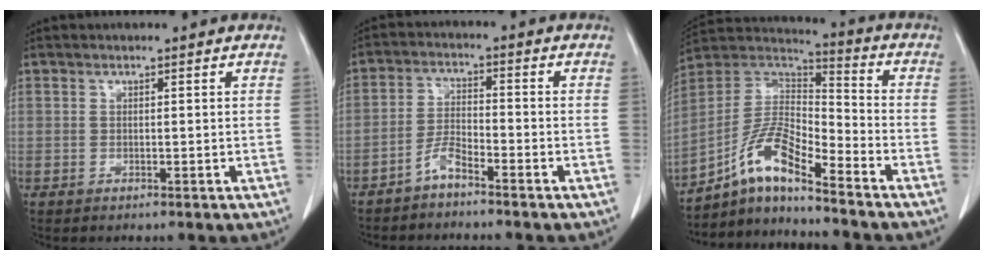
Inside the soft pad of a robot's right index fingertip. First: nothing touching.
{"total": 3.5, "force": [-2.8, 0.2, 2.0], "torque": [-0.039, -0.005, -0.062]}
{"total": 9.9, "force": [-6.9, 1.1, 7.0], "torque": [-0.146, 0.028, -0.132]}